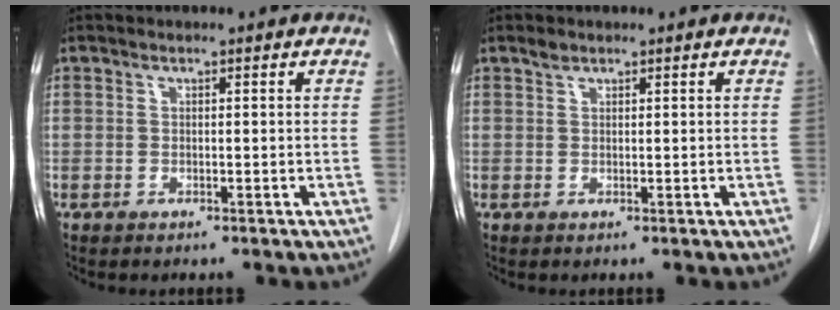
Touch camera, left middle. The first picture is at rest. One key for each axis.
{"total": 0.8, "fx": 0.7, "fy": 0.4, "fz": 0.2, "tx": -0.006, "ty": 0.001, "tz": 0.014}